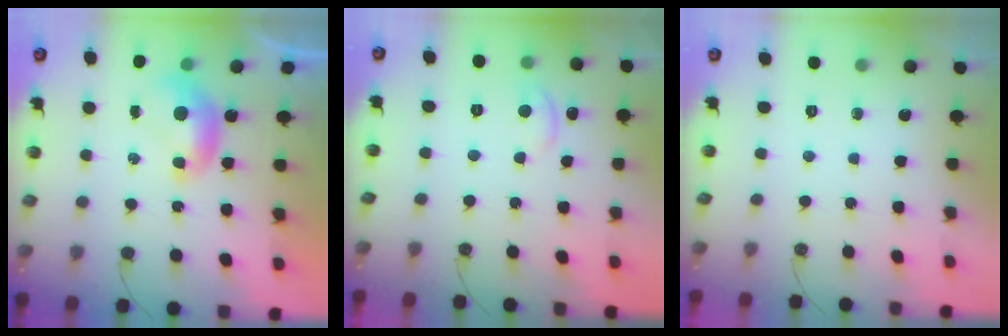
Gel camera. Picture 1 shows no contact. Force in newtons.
{"total": 1.4, "press": 1.4, "slide": 0.5}
{"total": 0.0}